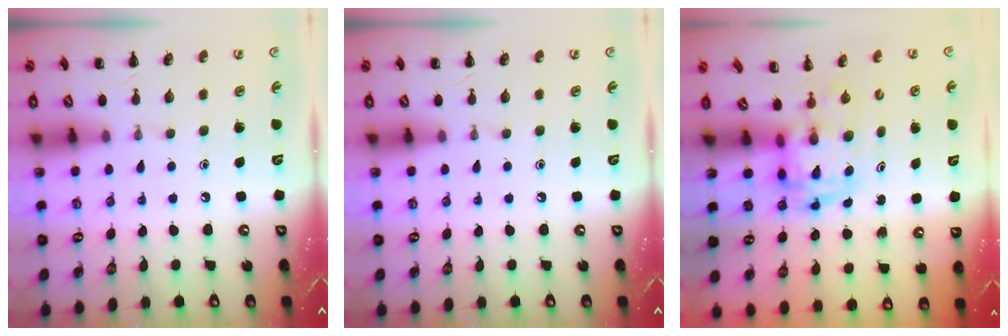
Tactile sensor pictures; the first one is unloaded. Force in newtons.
{"total": 0.0}
{"total": 2.8, "press": 2.7, "slide": 0.6}